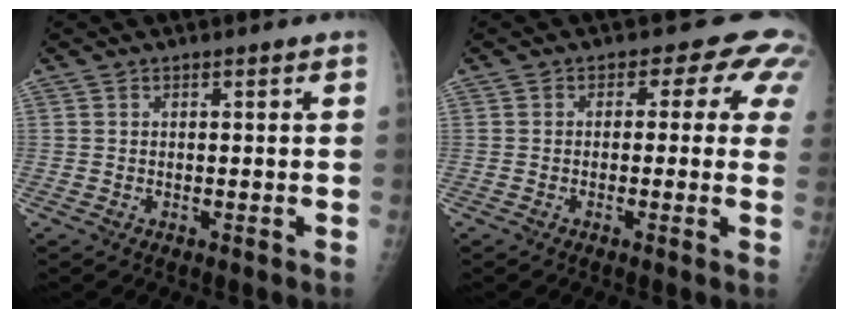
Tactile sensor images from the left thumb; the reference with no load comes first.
{"total": 6.3, "force": [1.9, 4.2, 4.3], "torque": [-0.006, 0.004, -0.002]}